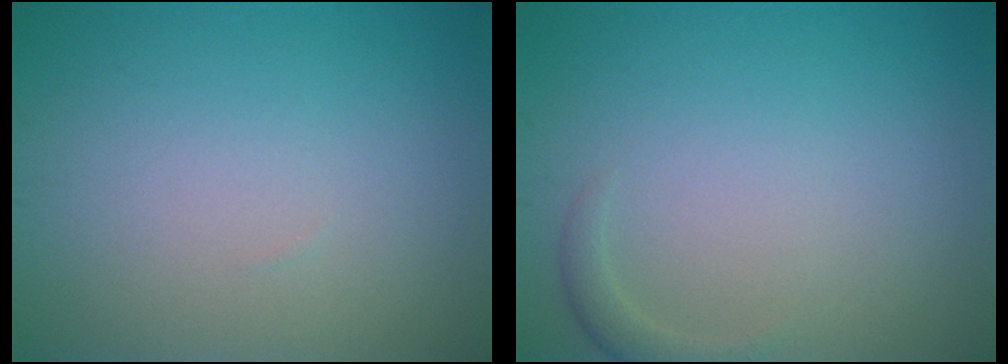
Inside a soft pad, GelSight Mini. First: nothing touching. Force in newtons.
{"total": 1.2, "press": 1.2, "slide": 0.1}